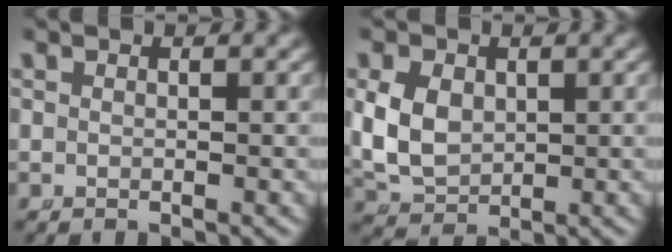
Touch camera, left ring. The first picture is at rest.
{"total": 6.8, "force": [-0.2, 5.8, 3.6], "torque": [-0.103, -0.028, 0.013]}